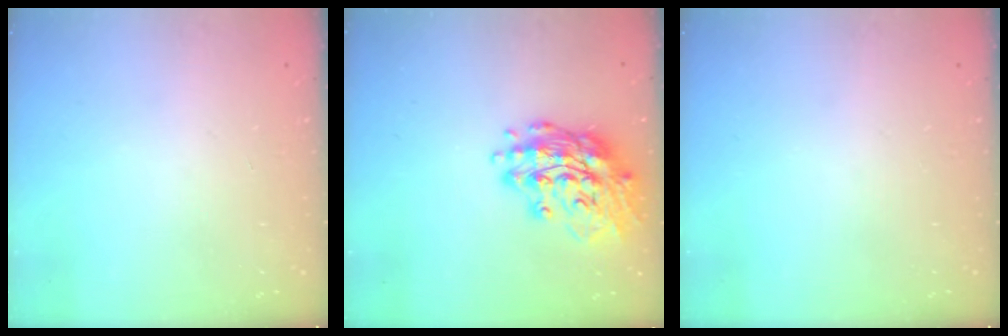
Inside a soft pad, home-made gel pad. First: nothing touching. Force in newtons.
{"total": 16.9, "press": 16.6, "slide": 3.1}
{"total": 0.0}